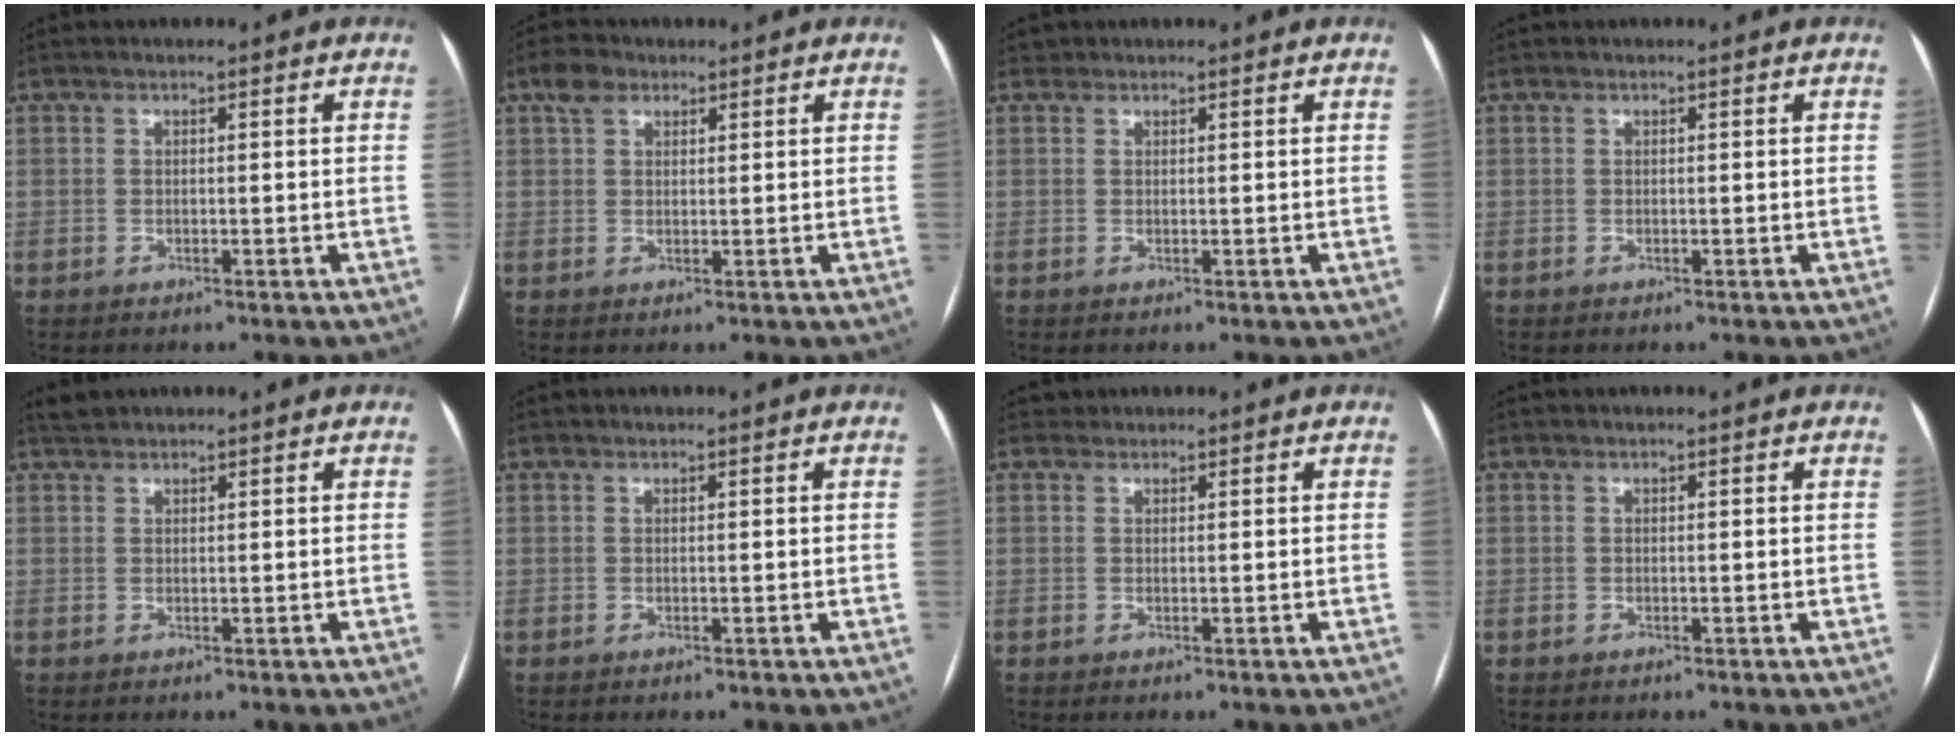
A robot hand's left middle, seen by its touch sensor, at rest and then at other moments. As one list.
[{"total": 3.3, "force": [2.0, 2.0, 1.6], "torque": [-0.036, 0.017, 0.039]}, {"total": 0.5, "force": [0.4, 0.3, -0.1], "torque": [0.001, 0.002, 0.007]}, {"total": 0.0}, {"total": 1.4, "force": [1.4, 0.3, 0.1], "torque": [-0.008, 0.014, 0.029]}, {"total": 0.0}, {"total": 0.7, "force": [0.6, 0.4, -0.2], "torque": [0.003, 0.005, 0.009]}, {"total": 0.0}]